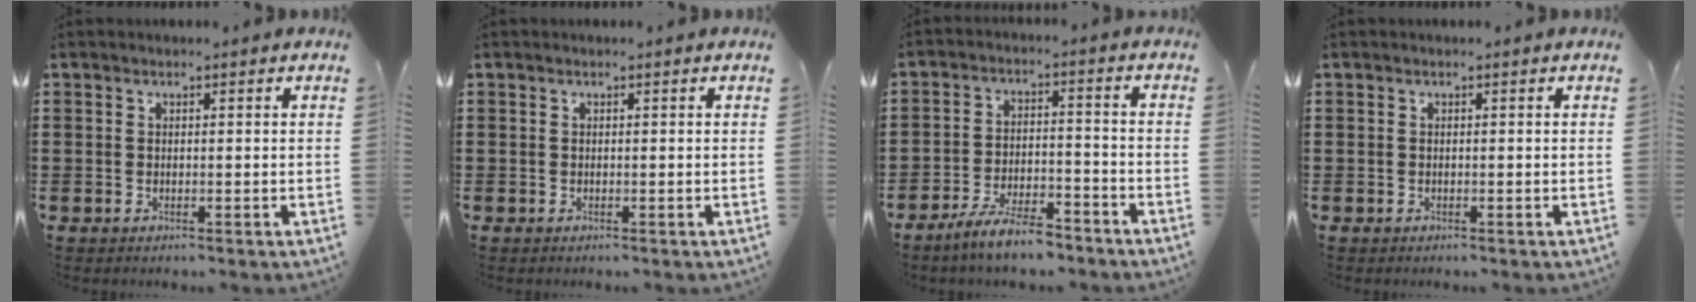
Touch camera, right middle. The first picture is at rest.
{"total": 0.0}
{"total": 7.1, "force": [-6.1, 1.1, 3.5], "torque": [-0.070, 0.003, -0.117]}
{"total": 0.0}